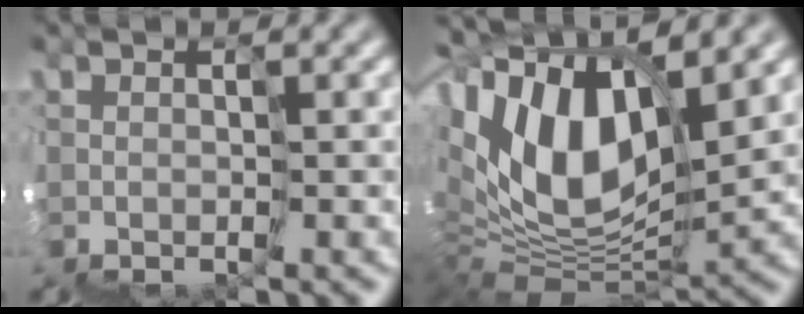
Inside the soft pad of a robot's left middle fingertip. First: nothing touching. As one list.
[{"total": 11.3, "force": [5.3, 5.5, 8.3], "torque": [-0.161, 0.023, 0.099]}]